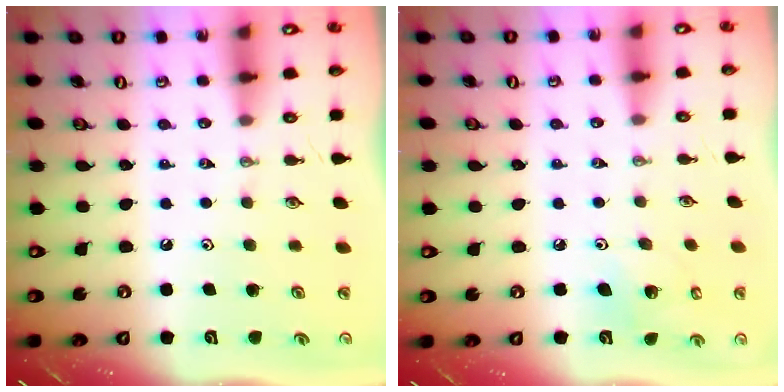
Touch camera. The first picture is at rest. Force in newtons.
{"total": 7.1, "press": 6.6, "slide": 2.5}